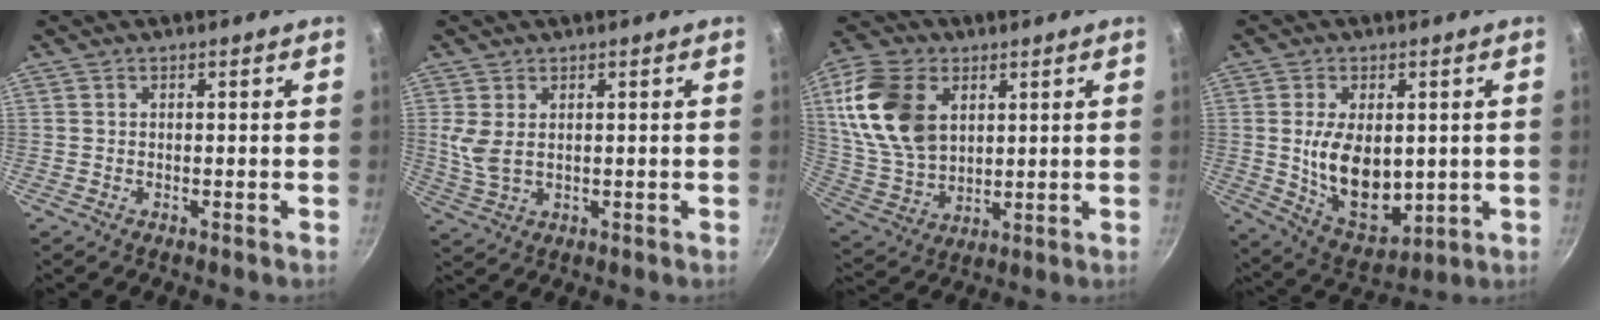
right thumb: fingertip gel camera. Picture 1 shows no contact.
{"total": 4.7, "force": [1.1, 2.7, 3.7], "torque": [-0.071, -0.006, 0.029]}
{"total": 17.4, "force": [5.0, 11.7, 11.8], "torque": [-0.209, -0.012, 0.106]}
{"total": 13.8, "force": [0.7, 8.4, 10.9], "torque": [-0.161, -0.024, 0.032]}